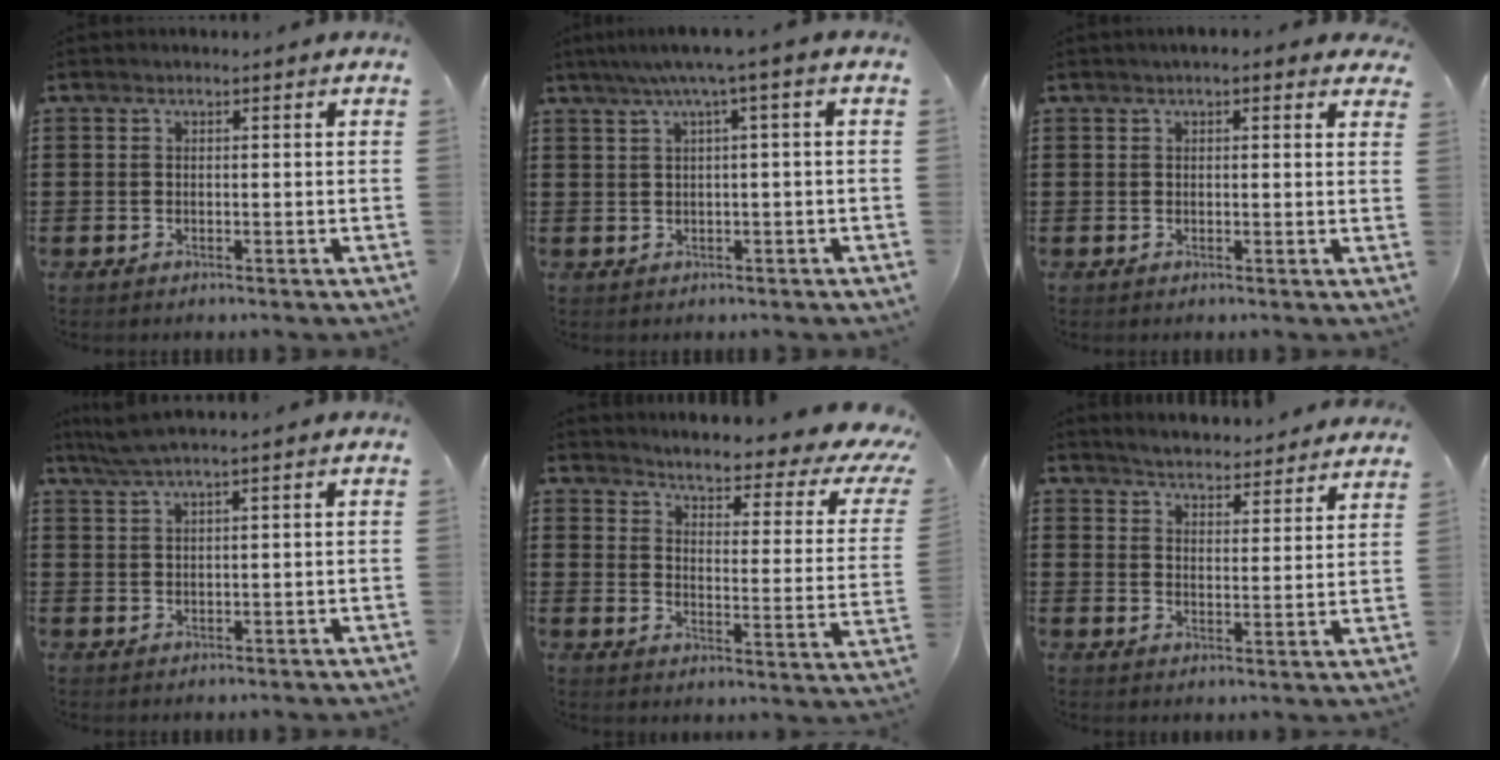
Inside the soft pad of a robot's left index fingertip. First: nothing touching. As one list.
[{"total": 3.6, "force": [0.6, -0.2, 3.6], "torque": [-0.067, -0.003, 0.006]}, {"total": 1.4, "force": [0.9, 0.6, 0.8], "torque": [-0.019, 0.007, 0.016]}, {"total": 2.5, "force": [1.7, -0.1, 1.8], "torque": [-0.039, 0.002, 0.031]}, {"total": 4.2, "force": [3.4, 0.2, 2.4], "torque": [-0.059, -0.037, 0.048]}, {"total": 4.3, "force": [4.3, -0.4, -0.1], "torque": [-0.019, -0.030, 0.074]}]